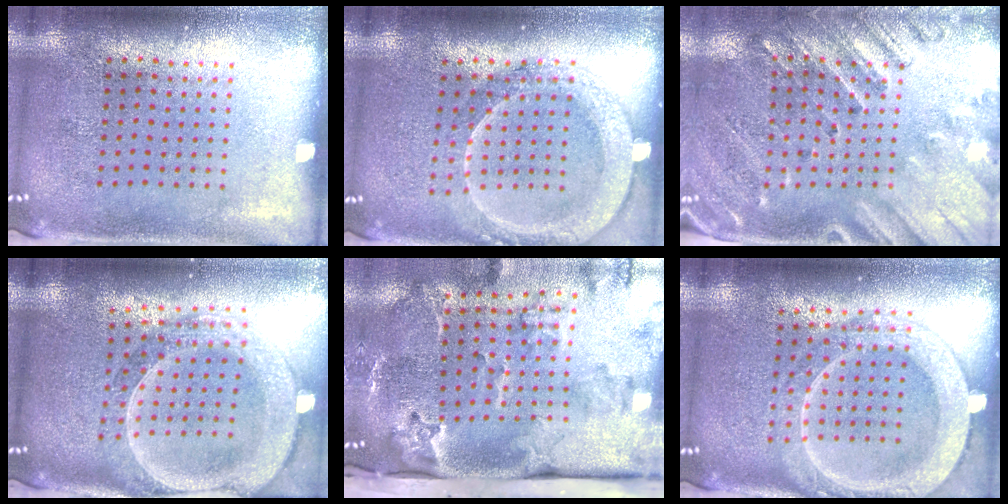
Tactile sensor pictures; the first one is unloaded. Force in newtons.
{"total": 2.0, "press": 1.8, "slide": 0.7}
{"total": 2.5, "press": 2.1, "slide": 1.4}
{"total": 2.7, "press": 2.4, "slide": 1.2}
{"total": 3.9, "press": 2.6, "slide": 2.9}
{"total": 2.7, "press": 2.7, "slide": 0.3}